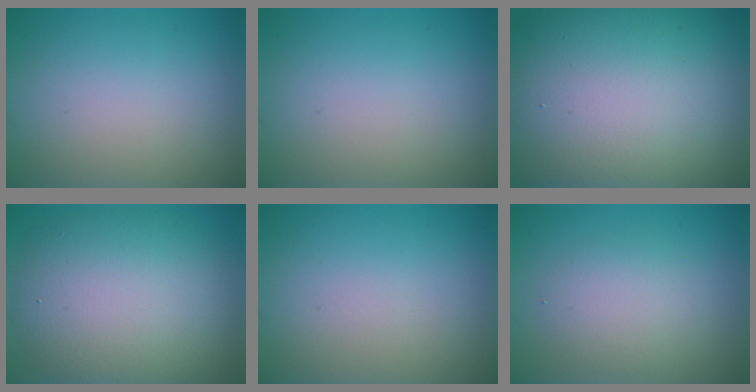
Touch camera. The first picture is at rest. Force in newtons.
{"total": 0.0}
{"total": 20.1, "press": 20.1, "slide": 1.0}
{"total": 9.7, "press": 9.6, "slide": 0.8}
{"total": 0.0}
{"total": 2.7, "press": 2.7, "slide": 0.2}